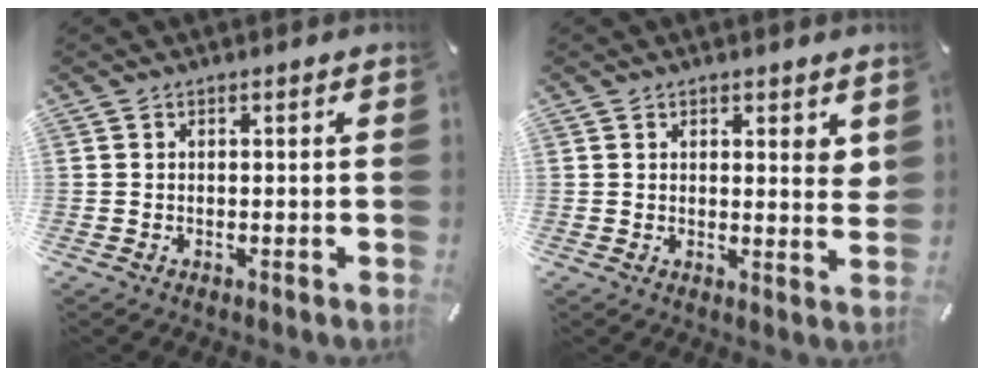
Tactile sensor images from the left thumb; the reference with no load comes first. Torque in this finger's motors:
{"motor_torque": [0.76, -0.13, 0.16, 0.04, 0.06]}